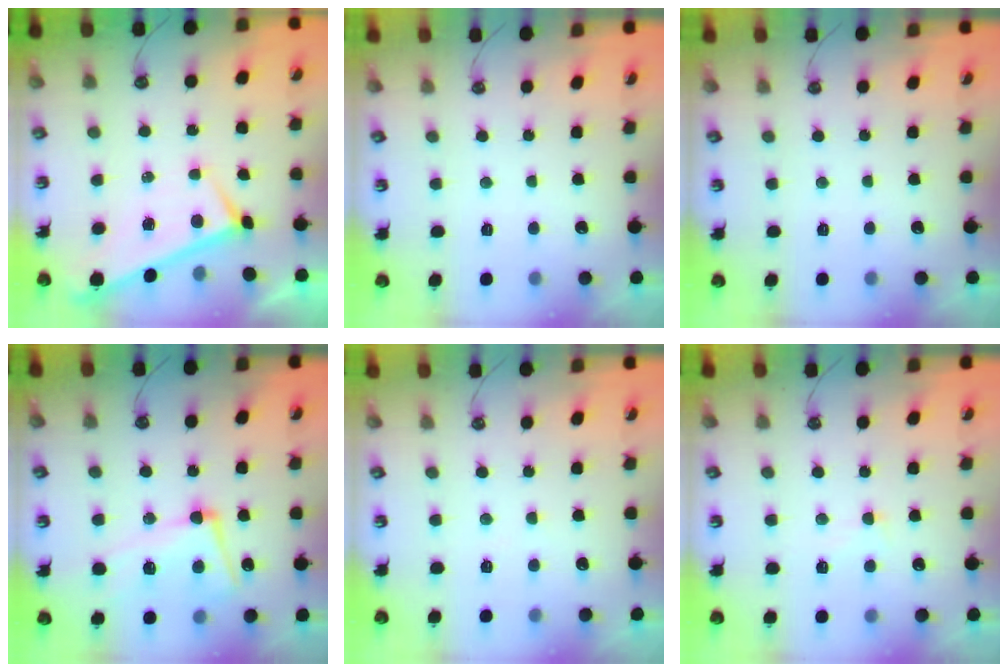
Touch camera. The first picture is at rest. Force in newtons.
{"total": 0.0}
{"total": 0.0}
{"total": 8.9, "press": 8.6, "slide": 2.1}
{"total": 2.5, "press": 2.5, "slide": 0.2}
{"total": 0.9, "press": 0.5, "slide": 0.8}